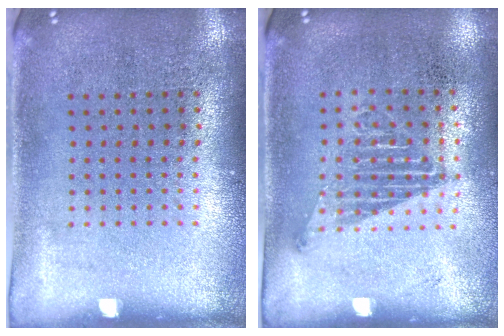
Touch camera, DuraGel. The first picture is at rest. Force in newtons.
{"total": 1.1, "press": 1.0, "slide": 0.6}